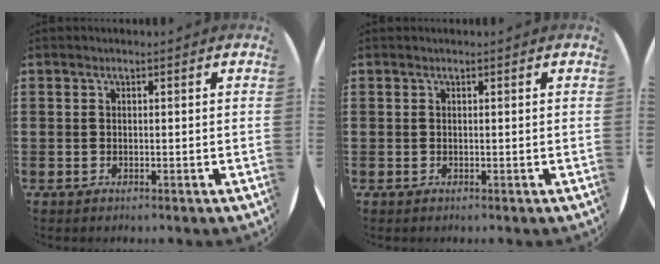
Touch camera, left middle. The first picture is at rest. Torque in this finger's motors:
{"motor_torque": [-0.07, 0.07, -0.03, 0.00]}